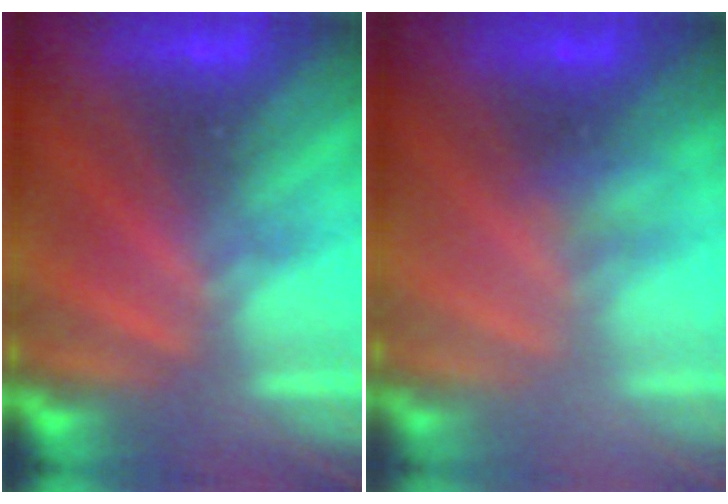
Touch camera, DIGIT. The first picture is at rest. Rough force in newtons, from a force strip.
{"total": 2.0}